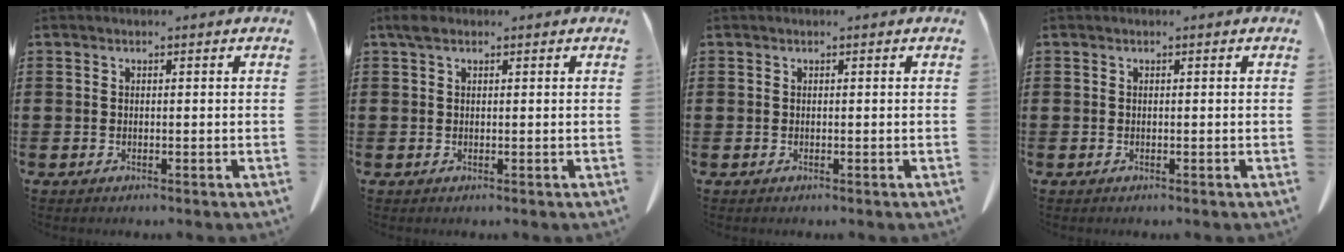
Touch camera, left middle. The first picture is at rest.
{"total": 1.4, "force": [0.6, 0.9, 0.8], "torque": [-0.021, 0.006, 0.011]}
{"total": 0.0}
{"total": 0.0}